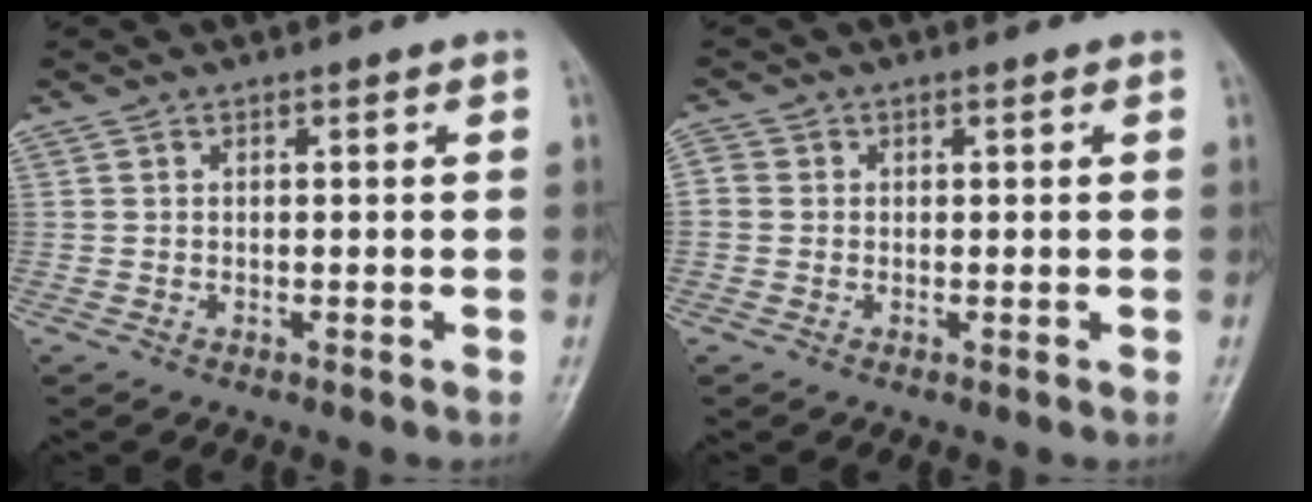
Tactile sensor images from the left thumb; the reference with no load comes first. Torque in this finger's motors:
{"motor_torque": [0.37, 0.43, -0.11, -0.07, 0.03]}